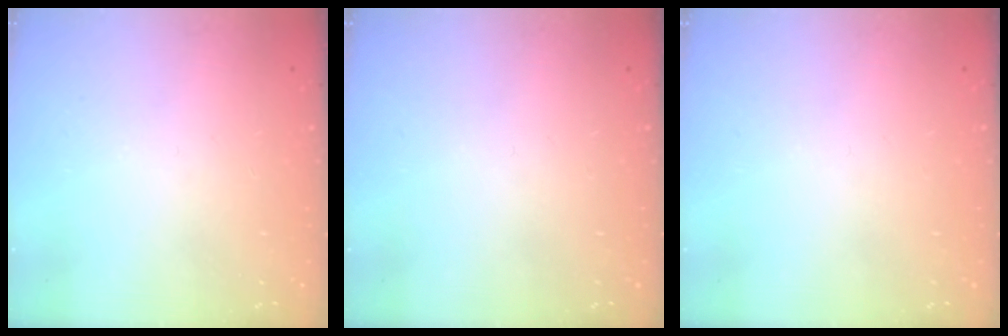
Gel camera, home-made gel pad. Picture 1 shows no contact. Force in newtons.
{"total": 0.0}
{"total": 0.0}